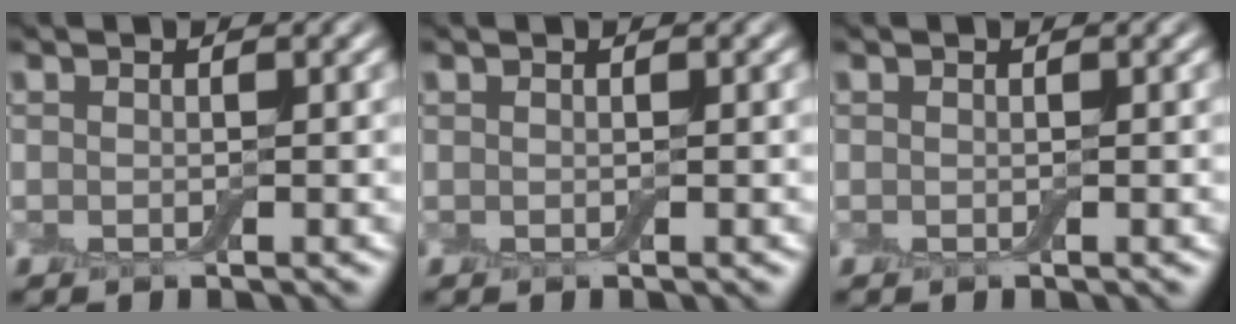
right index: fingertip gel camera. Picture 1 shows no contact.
{"total": 0.0}
{"total": 0.0}